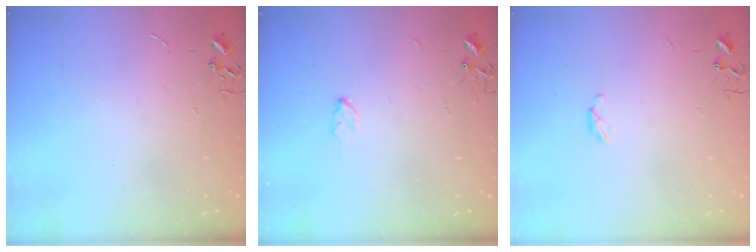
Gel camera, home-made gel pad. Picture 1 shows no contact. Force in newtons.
{"total": 3.6, "press": 3.6, "slide": 0.6}
{"total": 3.7, "press": 3.7, "slide": 0.6}